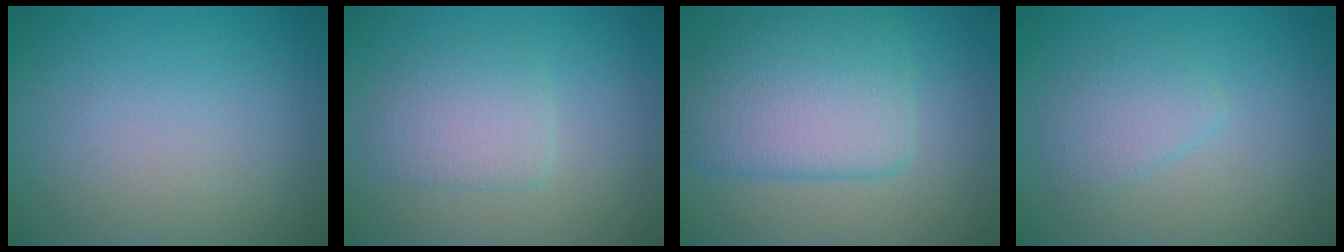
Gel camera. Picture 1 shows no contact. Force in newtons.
{"total": 2.6, "press": 2.6, "slide": 0.2}
{"total": 6.3, "press": 6.3, "slide": 0.1}
{"total": 2.1, "press": 2.1, "slide": 0.1}